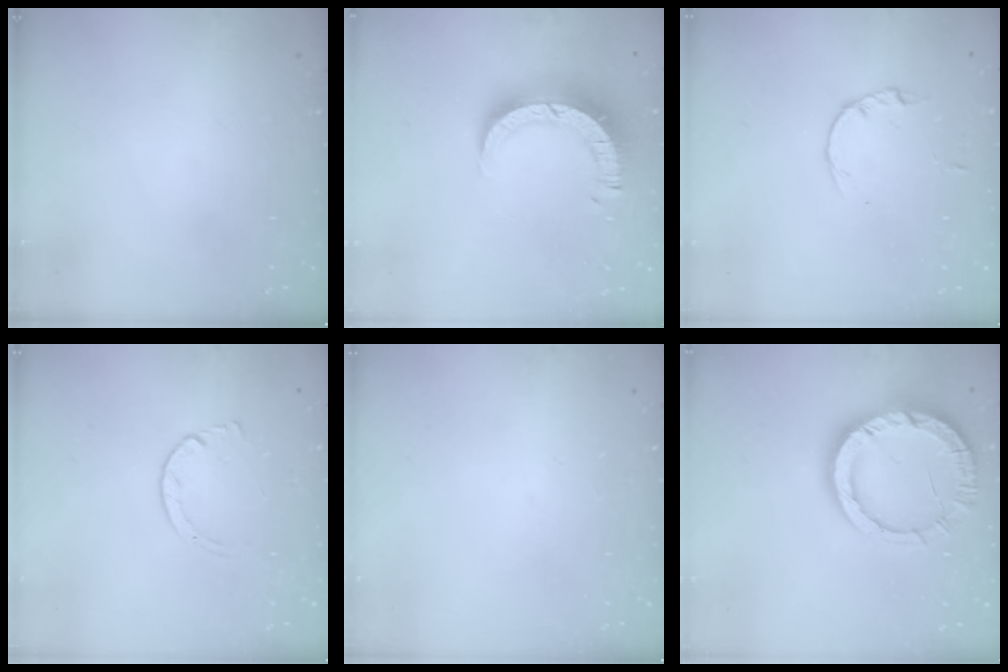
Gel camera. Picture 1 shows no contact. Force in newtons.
{"total": 10.0, "press": 9.9, "slide": 1.2}
{"total": 2.2, "press": 2.1, "slide": 0.3}
{"total": 2.7, "press": 2.7, "slide": 0.3}
{"total": 0.0}
{"total": 13.6, "press": 13.5, "slide": 1.4}